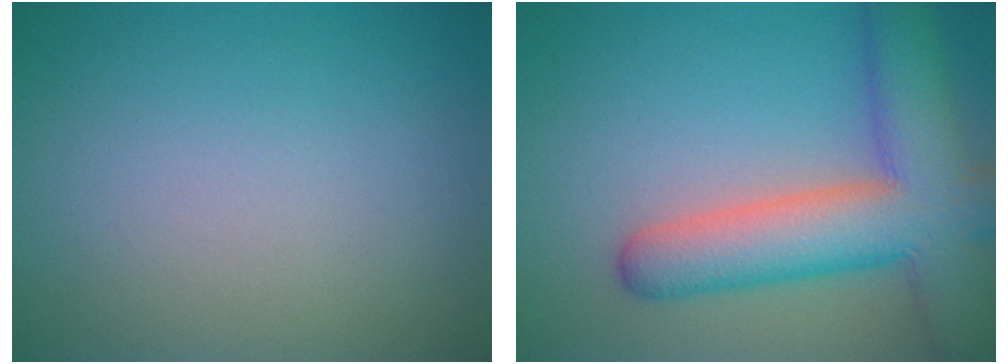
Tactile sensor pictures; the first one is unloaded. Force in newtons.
{"total": 9.5, "press": 9.5, "slide": 0.5}